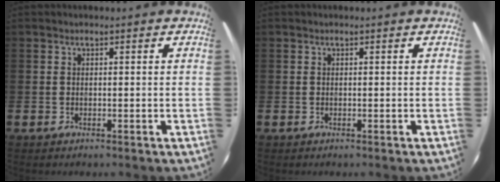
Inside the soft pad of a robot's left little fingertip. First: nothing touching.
{"total": 0.0}